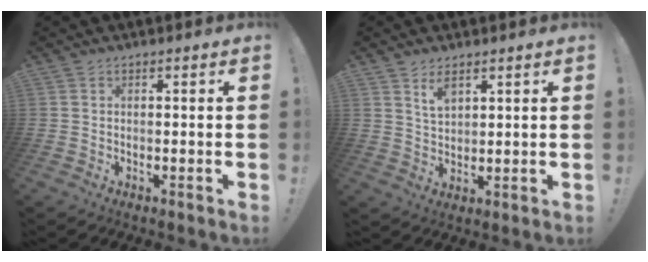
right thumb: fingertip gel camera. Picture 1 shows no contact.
{"total": 5.0, "force": [3.4, 2.4, 2.8], "torque": [-0.041, -0.018, 0.061]}